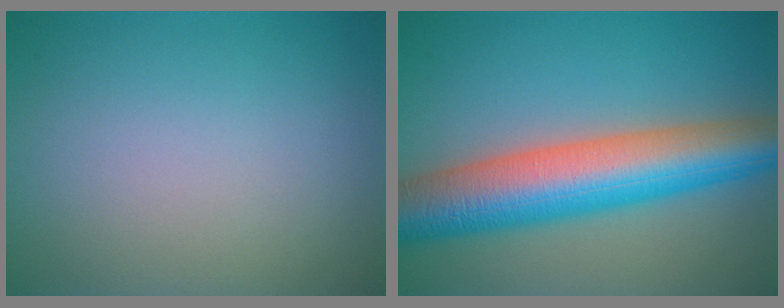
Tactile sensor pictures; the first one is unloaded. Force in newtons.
{"total": 10.8, "press": 10.8, "slide": 0.3}